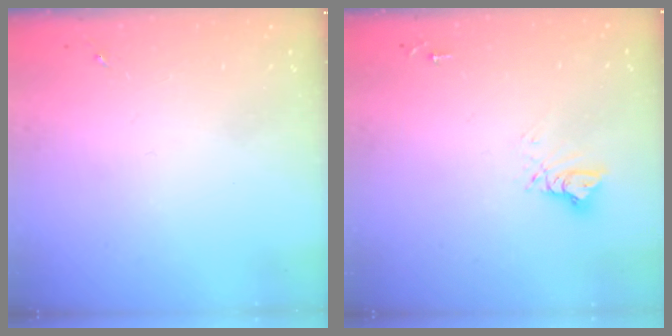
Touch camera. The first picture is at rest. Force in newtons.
{"total": 7.3, "press": 7.3, "slide": 0.7}